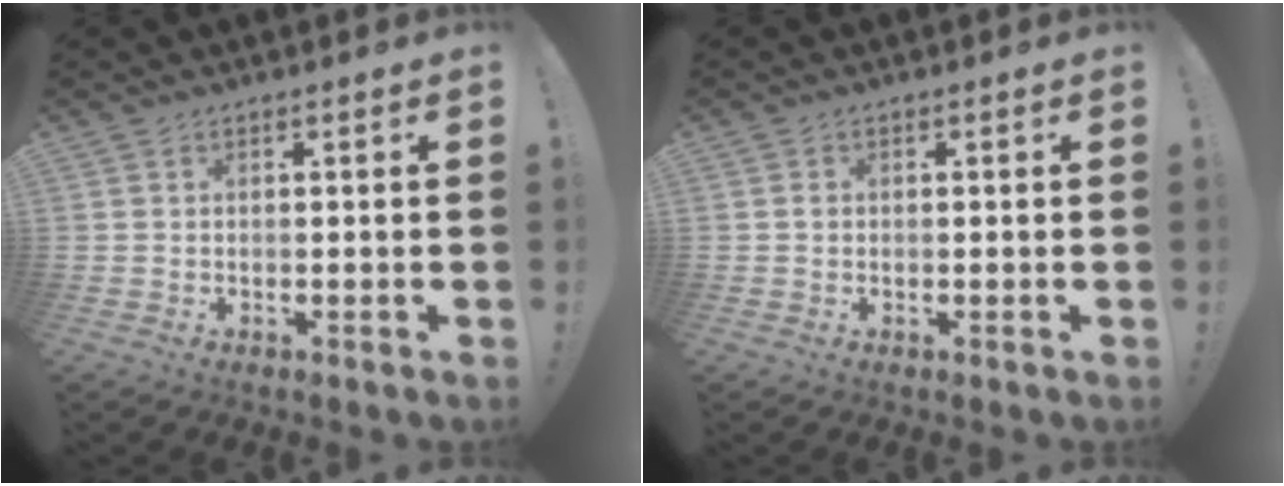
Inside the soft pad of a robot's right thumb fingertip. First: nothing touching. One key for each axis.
{"total": 0.5, "fx": 0.0, "fy": 0.5, "fz": -0.1, "tx": 0.002, "ty": 0.002, "tz": 0.000}